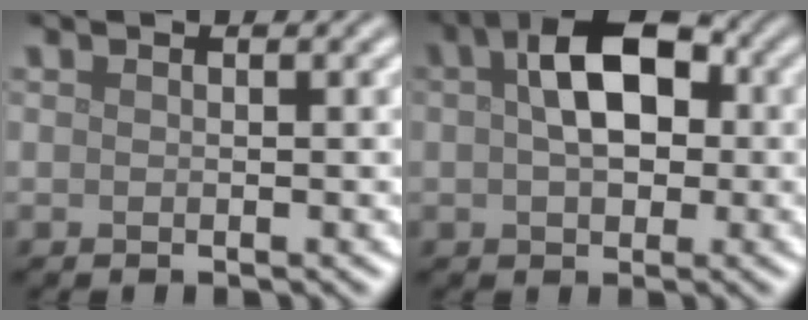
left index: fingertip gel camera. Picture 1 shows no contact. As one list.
[{"total": 6.9, "force": [1.1, 4.2, 5.4], "torque": [-0.079, 0.016, 0.010]}]